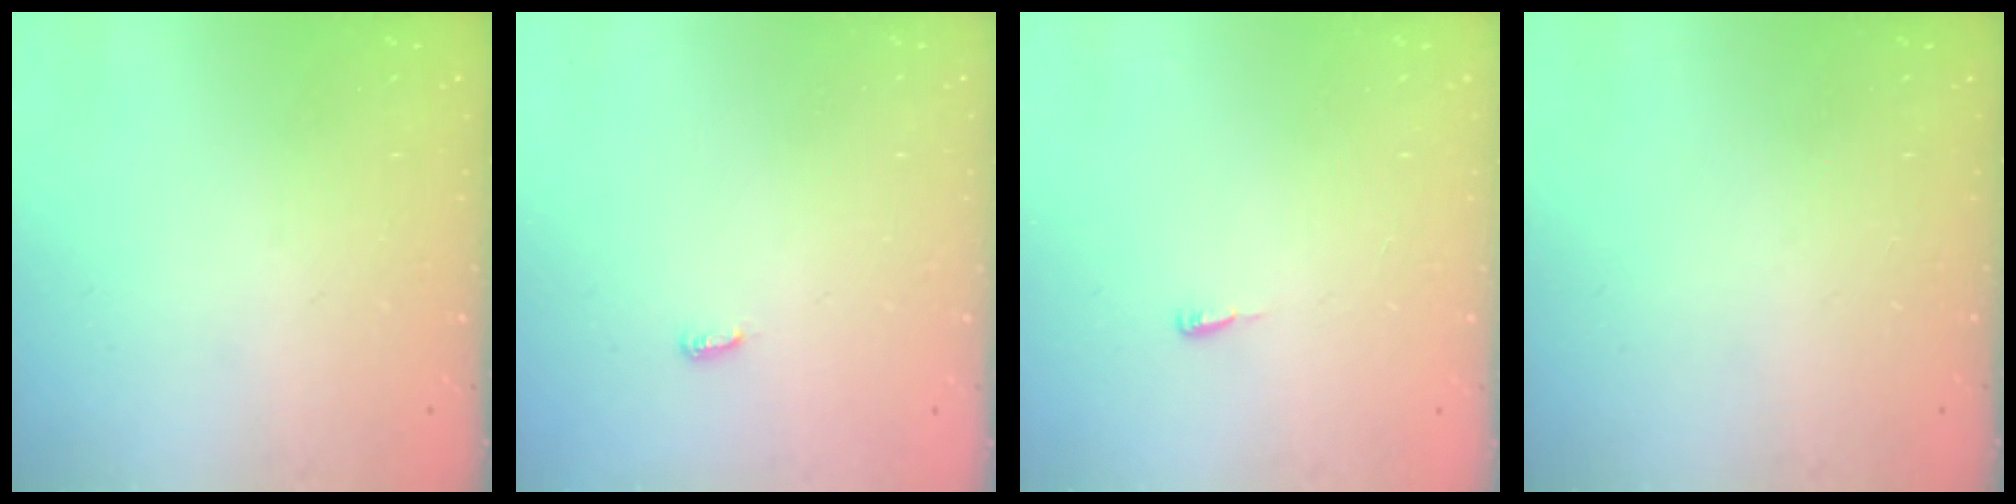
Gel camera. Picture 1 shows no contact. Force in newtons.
{"total": 2.9, "press": 2.9, "slide": 0.3}
{"total": 4.4, "press": 4.4, "slide": 0.5}
{"total": 0.0}